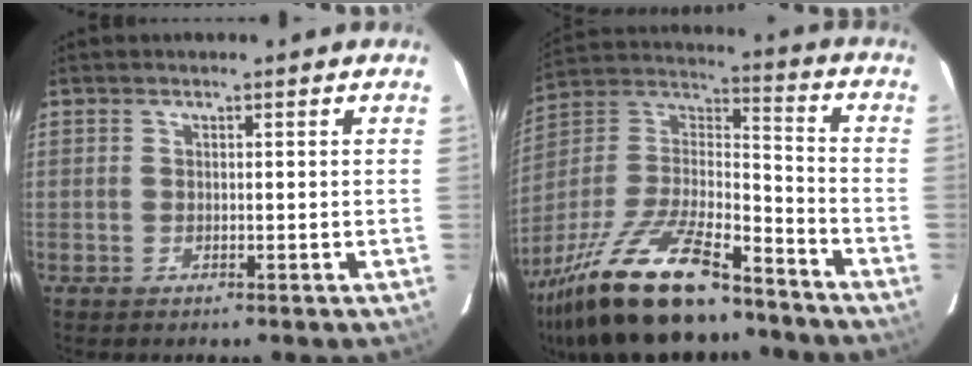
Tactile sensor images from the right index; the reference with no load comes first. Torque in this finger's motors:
{"motor_torque": [1.40, -0.73, 0.62, 0.21]}